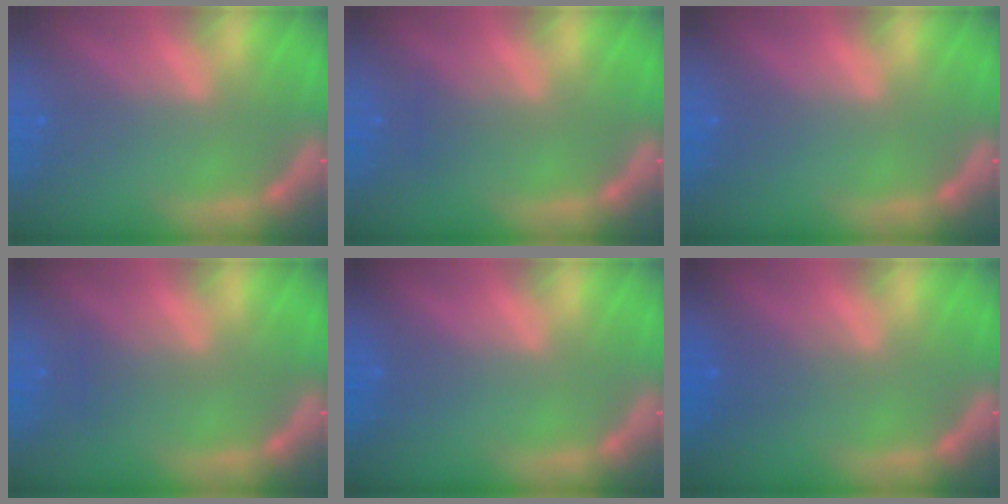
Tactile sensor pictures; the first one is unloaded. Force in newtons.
{"total": 1.5}
{"total": 0.0}
{"total": 1.5}
{"total": 0.0}
{"total": 1.9}